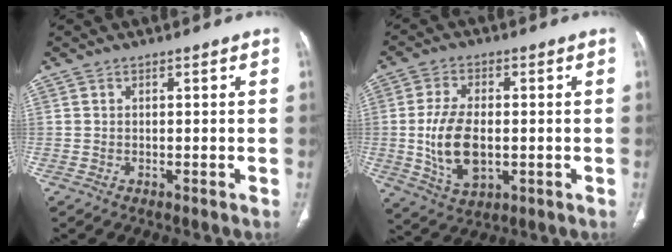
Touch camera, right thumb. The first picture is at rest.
{"total": 11.3, "force": [-1.0, 6.3, 9.3], "torque": [-0.176, -0.005, -0.011]}